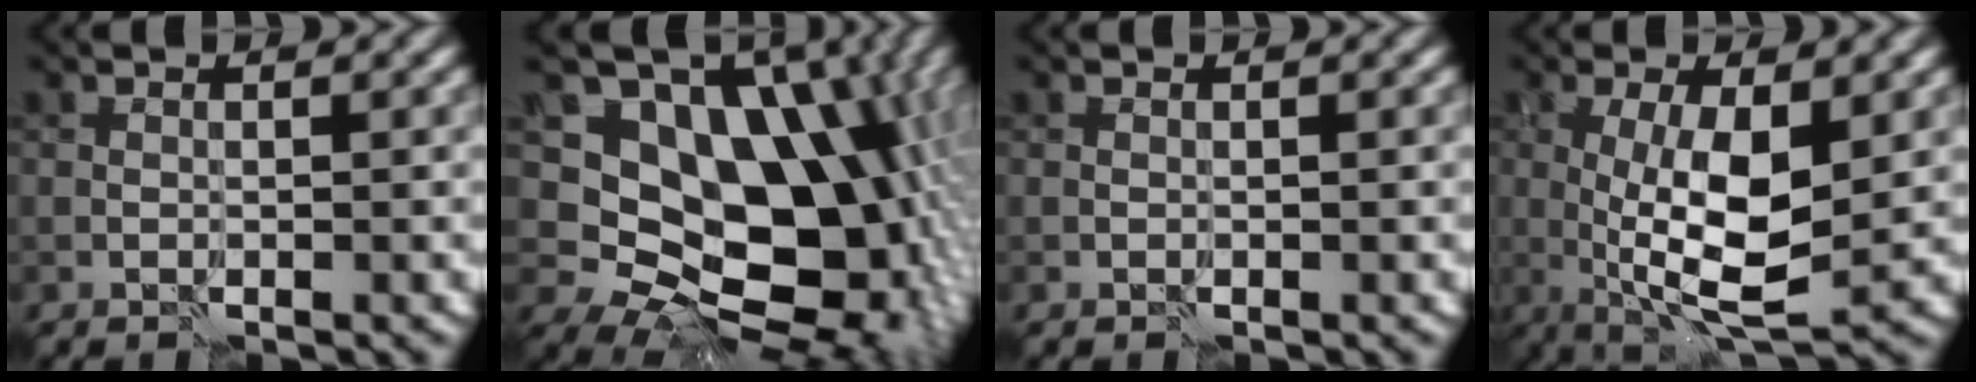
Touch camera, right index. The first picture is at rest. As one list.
[{"total": 15.1, "force": [0.9, 11.3, 9.9], "torque": [-0.127, -0.010, 0.019]}, {"total": 0.0}, {"total": 8.2, "force": [0.1, 2.8, 7.7], "torque": [-0.143, -0.009, 0.004]}]